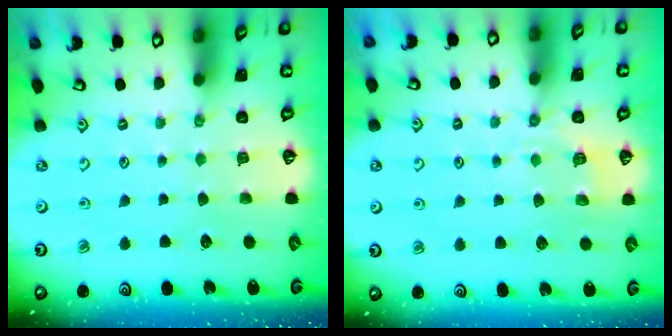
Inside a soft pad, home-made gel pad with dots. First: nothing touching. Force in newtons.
{"total": 5.1, "press": 4.8, "slide": 1.5}